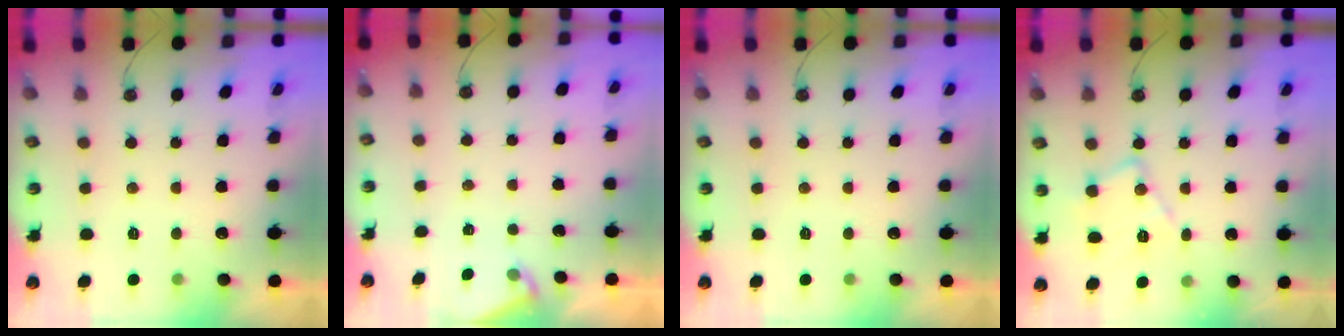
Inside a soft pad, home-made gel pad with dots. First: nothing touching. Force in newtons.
{"total": 3.0, "press": 2.9, "slide": 0.4}
{"total": 0.0}
{"total": 11.6, "press": 11.6, "slide": 0.3}